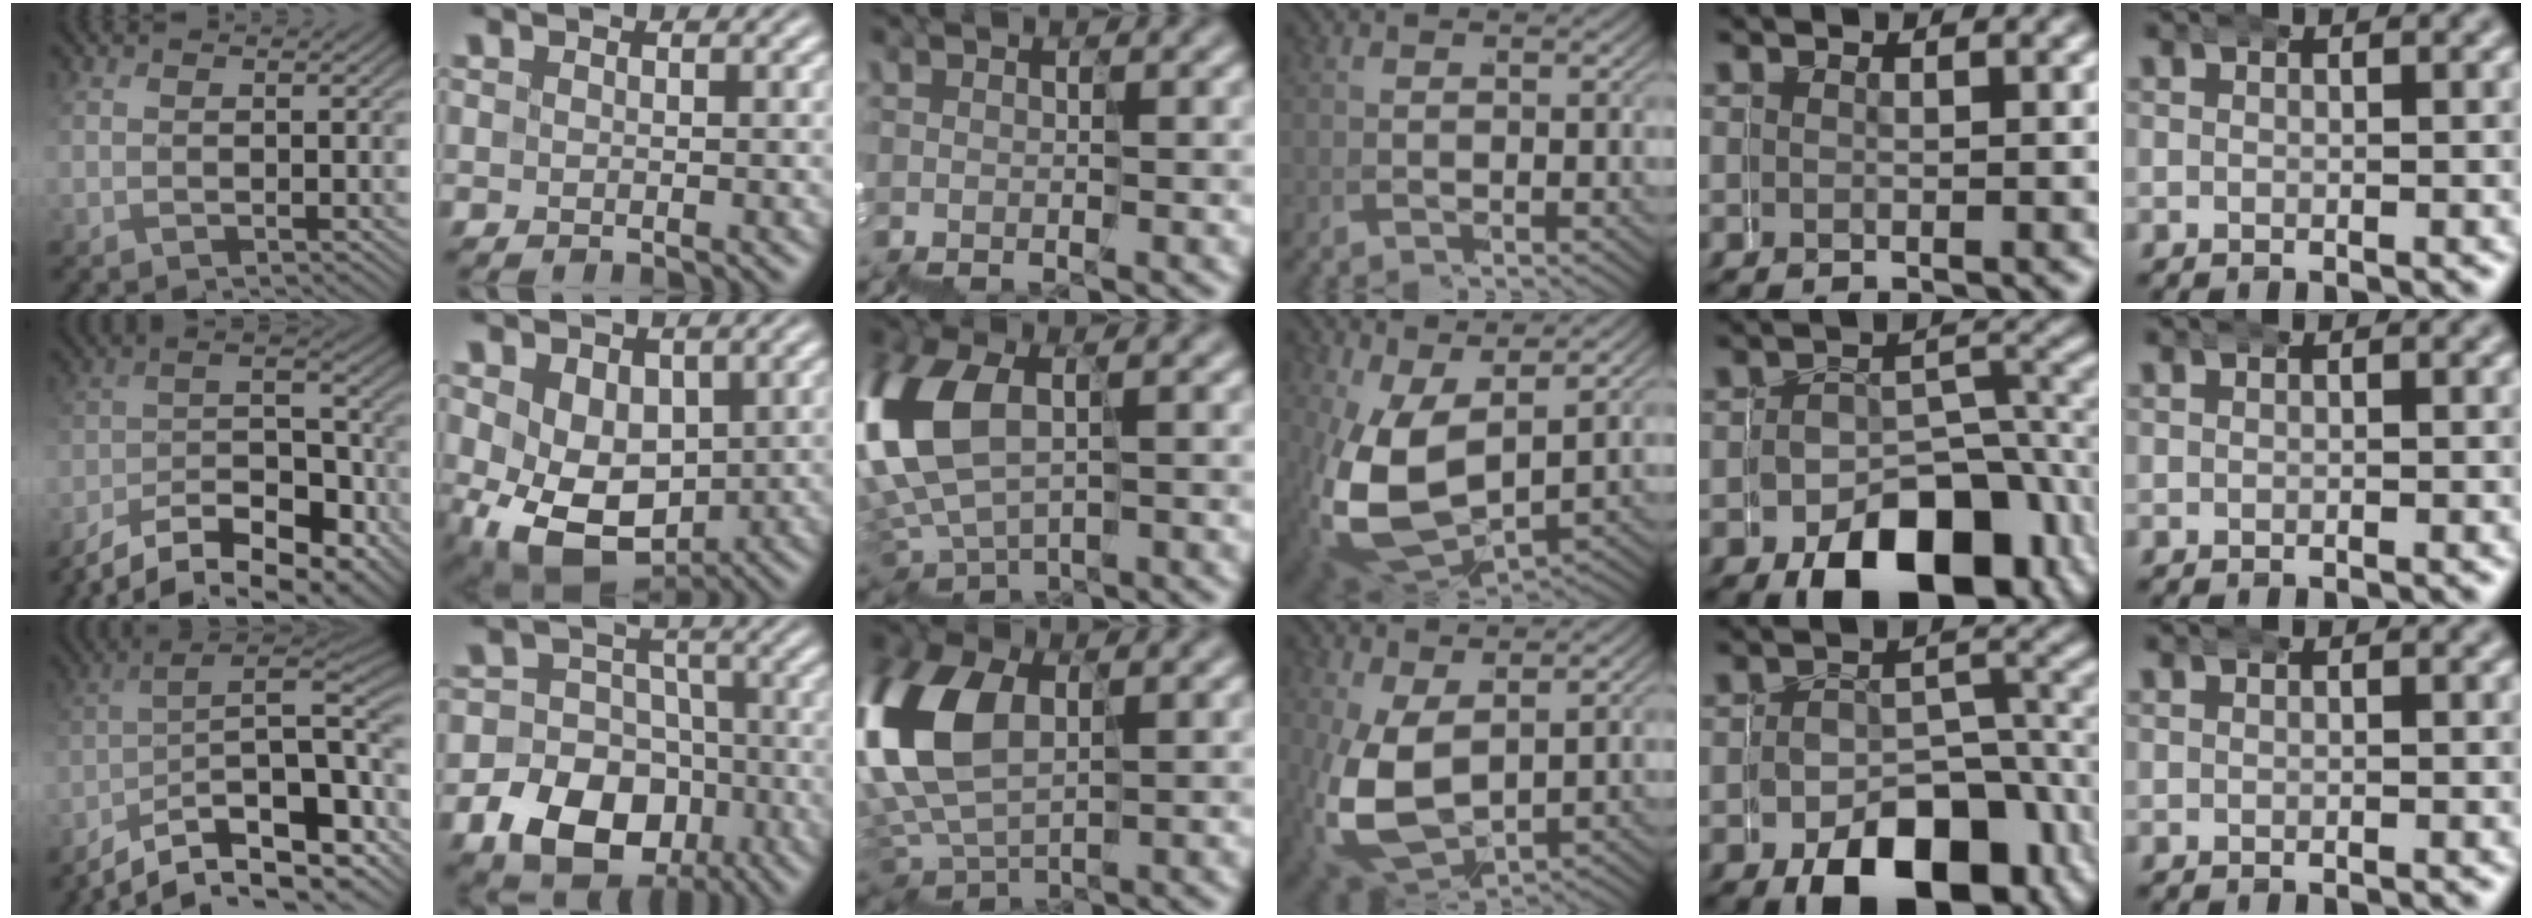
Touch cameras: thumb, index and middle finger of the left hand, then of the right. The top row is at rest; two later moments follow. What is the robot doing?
{"motion": "wrap", "object": "belt"}